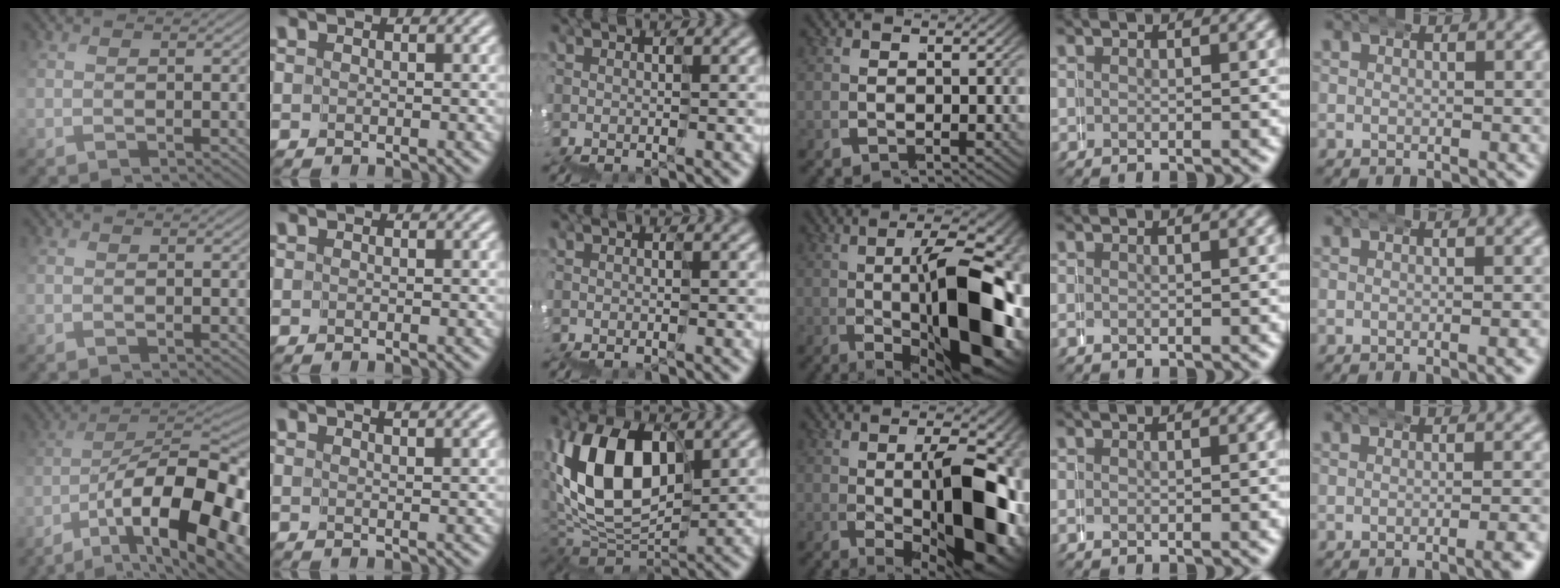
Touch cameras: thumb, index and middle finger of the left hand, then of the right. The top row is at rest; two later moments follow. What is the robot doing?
{"motion": "wrap", "object": "duck tape"}